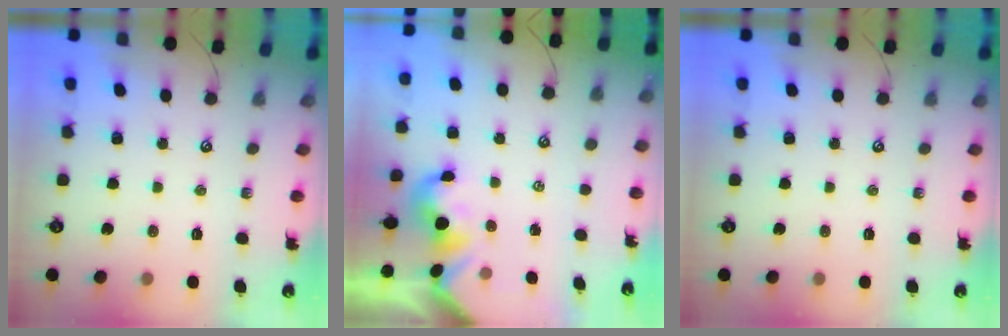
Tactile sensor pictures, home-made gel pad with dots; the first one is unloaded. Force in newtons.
{"total": 0.0}
{"total": 0.0}